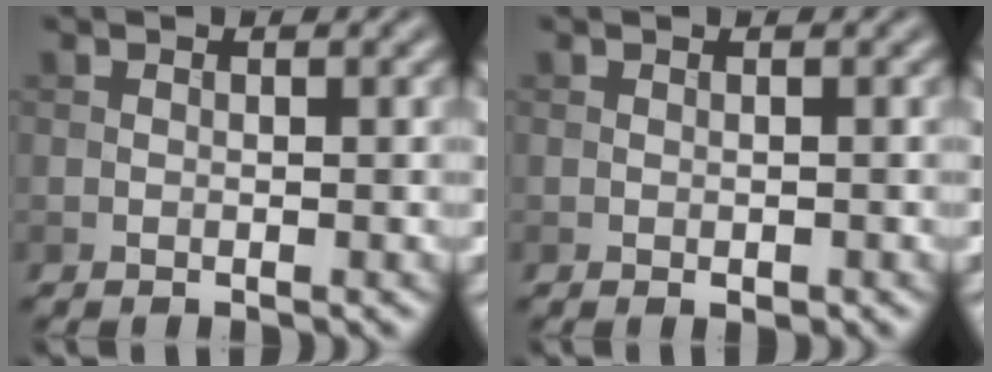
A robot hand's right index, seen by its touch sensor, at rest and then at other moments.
{"total": 0.6, "force": [-0.3, 0.3, 0.5], "torque": [-0.006, -0.001, -0.002]}